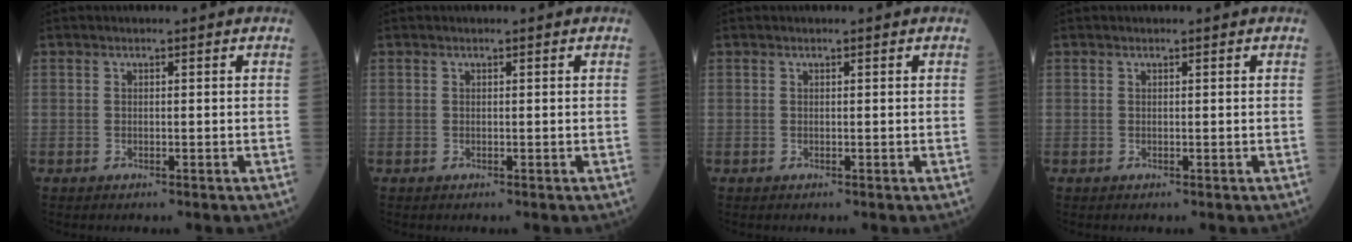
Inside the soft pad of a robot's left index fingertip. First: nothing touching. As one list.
[{"total": 0.0}, {"total": 0.0}, {"total": 0.0}]